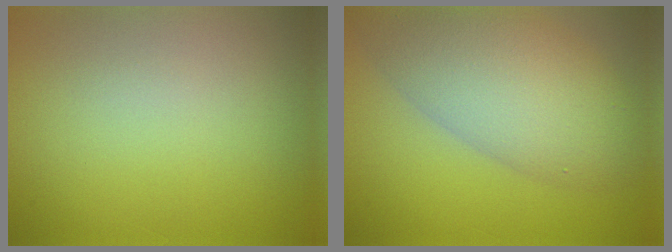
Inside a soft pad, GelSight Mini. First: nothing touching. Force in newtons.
{"total": 8.9, "press": 8.8, "slide": 0.7}